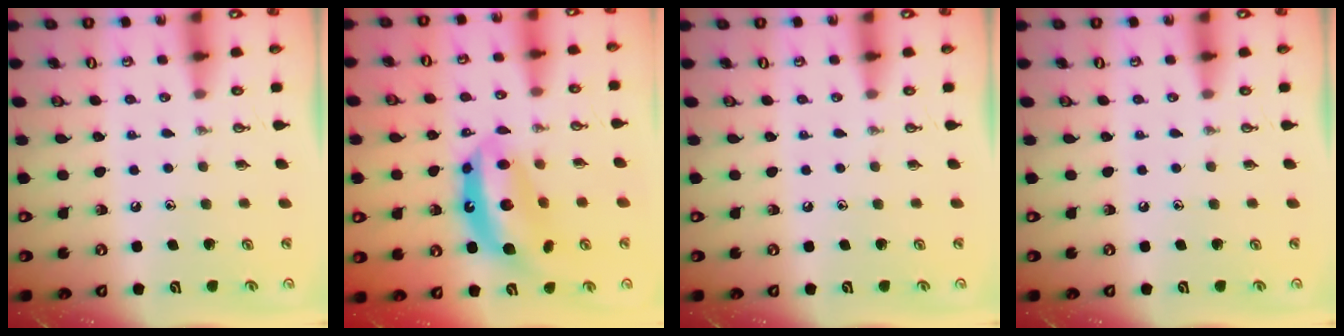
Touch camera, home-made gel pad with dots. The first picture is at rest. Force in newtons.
{"total": 12.6, "press": 12.5, "slide": 1.4}
{"total": 0.0}
{"total": 0.0}